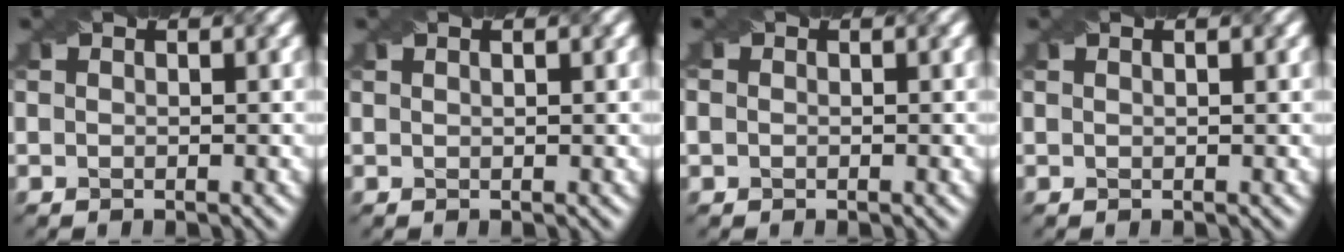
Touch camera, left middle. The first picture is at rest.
{"total": 1.8, "force": [1.0, 0.8, 1.2], "torque": [-0.006, 0.001, -0.003]}
{"total": 0.9, "force": [-0.2, 0.8, 0.3], "torque": [-0.002, -0.003, 0.001]}
{"total": 1.1, "force": [0.7, 0.4, 0.8], "torque": [-0.006, -0.006, 0.004]}